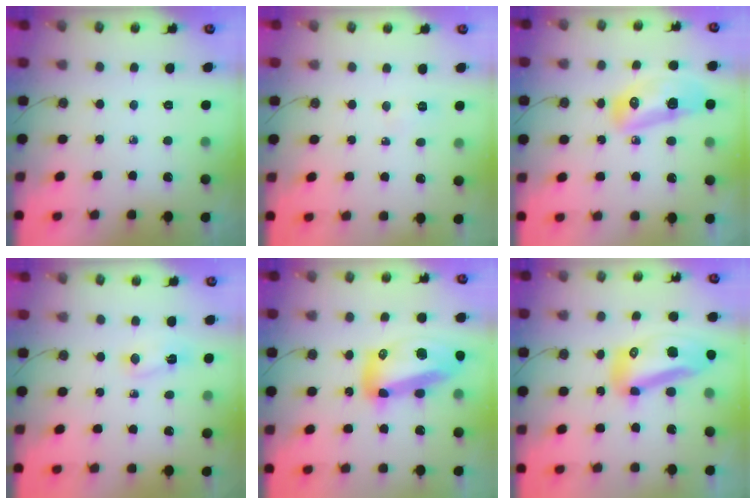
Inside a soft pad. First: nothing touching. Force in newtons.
{"total": 5.1, "press": 3.0, "slide": 4.1}
{"total": 12.0, "press": 11.8, "slide": 2.1}
{"total": 3.8, "press": 3.8, "slide": 0.6}
{"total": 18.4, "press": 18.3, "slide": 1.8}
{"total": 13.3, "press": 13.2, "slide": 1.5}